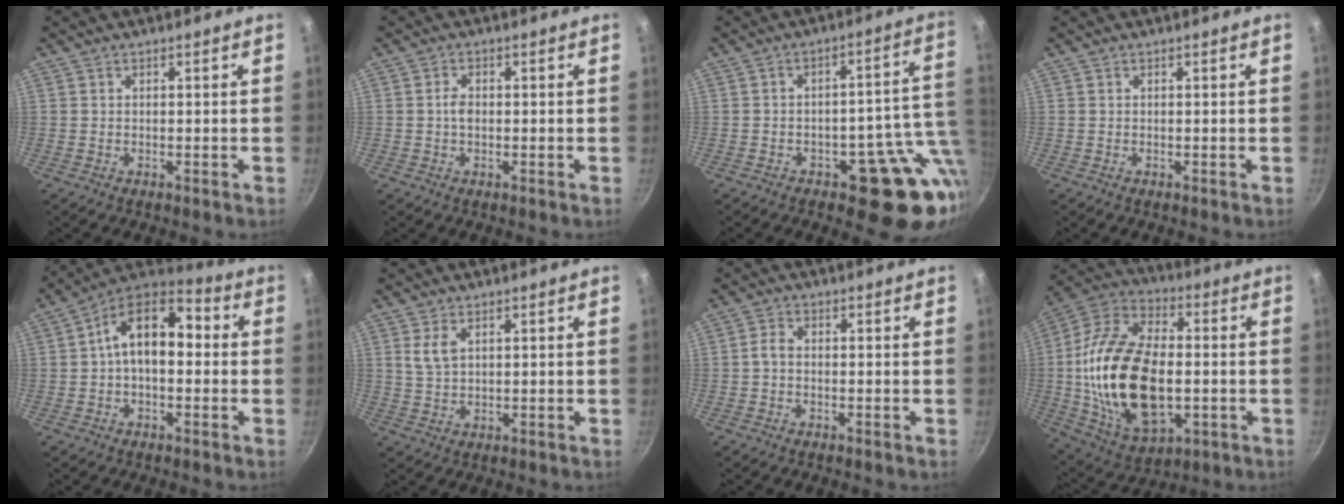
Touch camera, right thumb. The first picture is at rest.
{"total": 2.2, "force": [-0.1, 1.4, 1.6], "torque": [-0.026, 0.004, -0.006]}
{"total": 16.0, "force": [-5.2, 6.3, 13.8], "torque": [-0.104, 0.039, -0.057]}
{"total": 0.0}
{"total": 13.7, "force": [1.0, 7.9, 11.1], "torque": [-0.155, 0.046, 0.000]}
{"total": 3.4, "force": [1.5, 1.9, 2.5], "torque": [-0.050, -0.003, 0.036]}
{"total": 2.2, "force": [-0.4, 1.4, 1.6], "torque": [-0.030, 0.007, -0.014]}
{"total": 26.5, "force": [-2.0, 14.8, 21.9], "torque": [-0.417, 0.005, -0.025]}